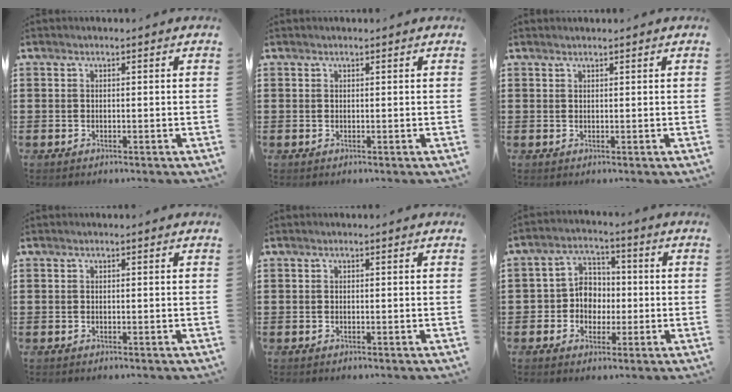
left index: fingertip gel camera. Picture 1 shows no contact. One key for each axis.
{"total": 0.0}
{"total": 0.6, "fx": 0.5, "fy": 0.0, "fz": 0.2, "tx": -0.006, "ty": 0.000, "tz": 0.011}
{"total": 0.0}
{"total": 0.0}
{"total": 5.6, "fx": -0.9, "fy": 5.2, "fz": 2.1, "tx": -0.057, "ty": 0.017, "tz": -0.020}